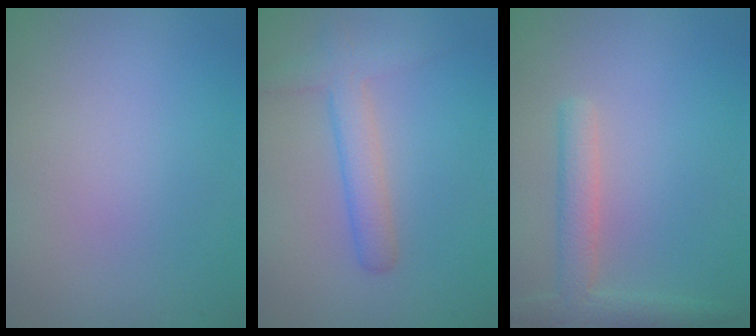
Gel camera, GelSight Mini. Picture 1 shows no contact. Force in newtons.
{"total": 2.9, "press": 2.9, "slide": 0.2}
{"total": 3.0, "press": 3.0, "slide": 0.1}